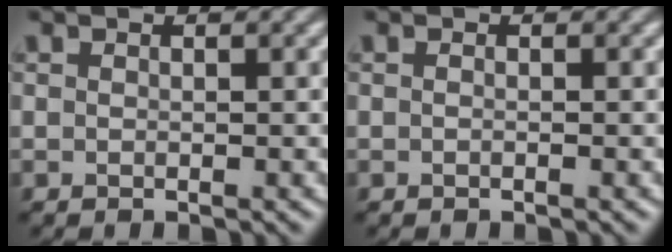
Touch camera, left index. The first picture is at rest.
{"total": 0.0}